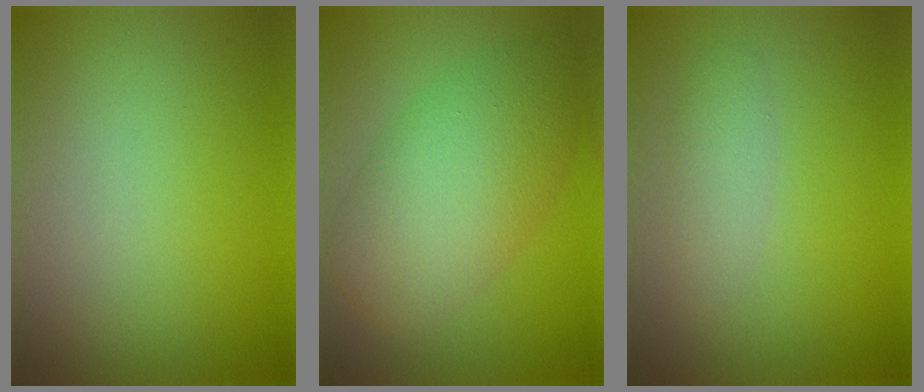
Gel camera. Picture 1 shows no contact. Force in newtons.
{"total": 7.9, "press": 7.9, "slide": 0.2}
{"total": 1.7, "press": 1.7, "slide": 0.1}